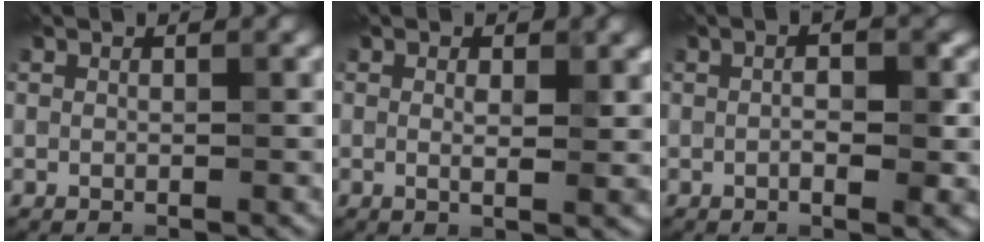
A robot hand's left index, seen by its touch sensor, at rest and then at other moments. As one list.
[{"total": 1.9, "force": [0.5, 0.6, 1.8], "torque": [-0.027, -0.005, 0.007]}, {"total": 3.1, "force": [0.1, 1.1, 2.9], "torque": [-0.022, -0.007, -0.009]}]